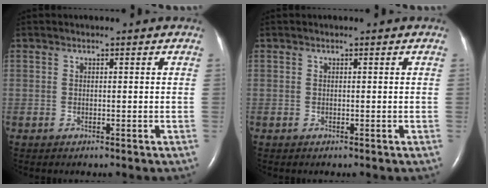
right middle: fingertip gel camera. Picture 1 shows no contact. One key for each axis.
{"total": 0.0}